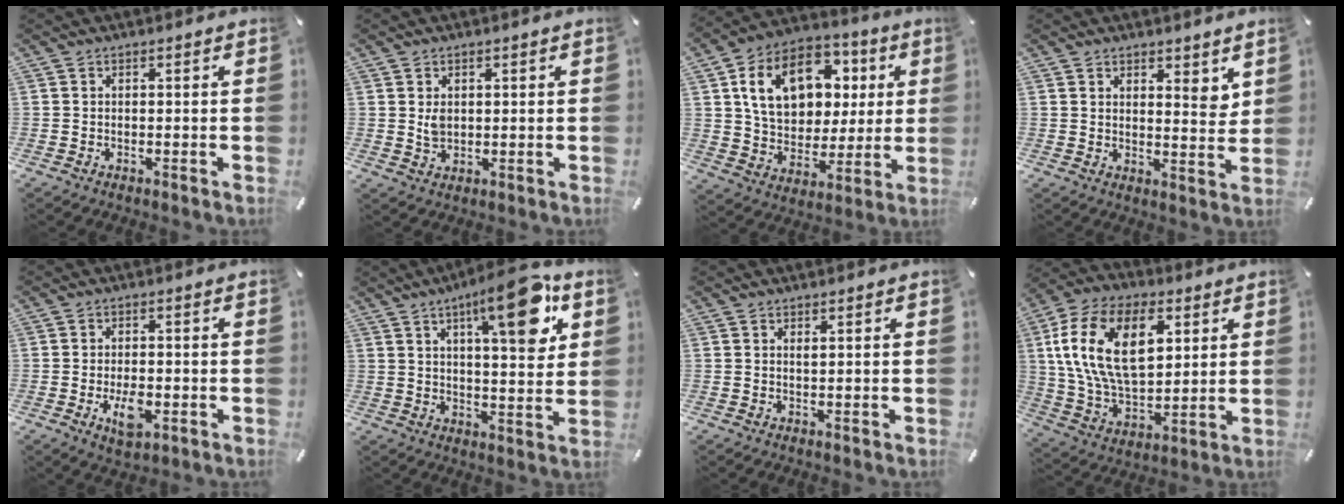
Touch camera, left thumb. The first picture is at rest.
{"total": 2.8, "force": [0.9, 2.2, 1.5], "torque": [-0.025, -0.001, 0.015]}
{"total": 16.6, "force": [5.3, 13.0, 8.9], "torque": [-0.153, 0.000, 0.106]}
{"total": 4.9, "force": [3.4, 2.8, 2.1], "torque": [-0.012, -0.025, 0.055]}
{"total": 5.7, "force": [-1.7, 2.9, 4.6], "torque": [-0.086, 0.001, -0.032]}
{"total": 17.0, "force": [8.4, 5.6, 13.6], "torque": [-0.181, -0.037, 0.124]}
{"total": 0.5, "force": [0.4, 0.1, 0.3], "torque": [-0.008, -0.001, 0.008]}
{"total": 20.6, "force": [6.4, 12.6, 15.0], "torque": [-0.312, -0.003, 0.107]}